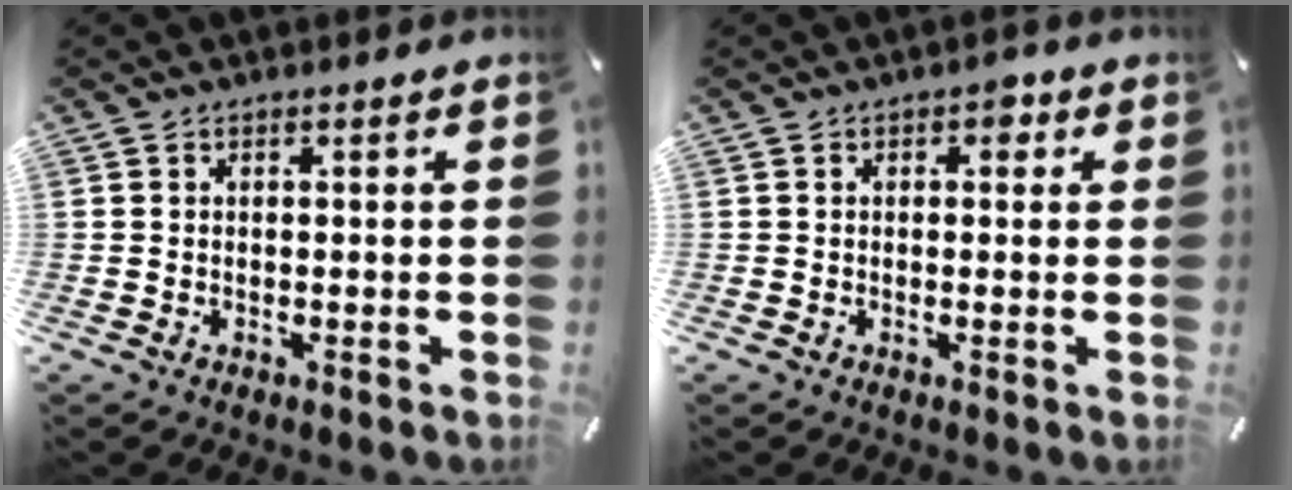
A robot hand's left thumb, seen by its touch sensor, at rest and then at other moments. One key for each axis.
{"total": 2.5, "fx": 0.8, "fy": 1.7, "fz": 1.7, "tx": -0.014, "ty": -0.001, "tz": 0.006}